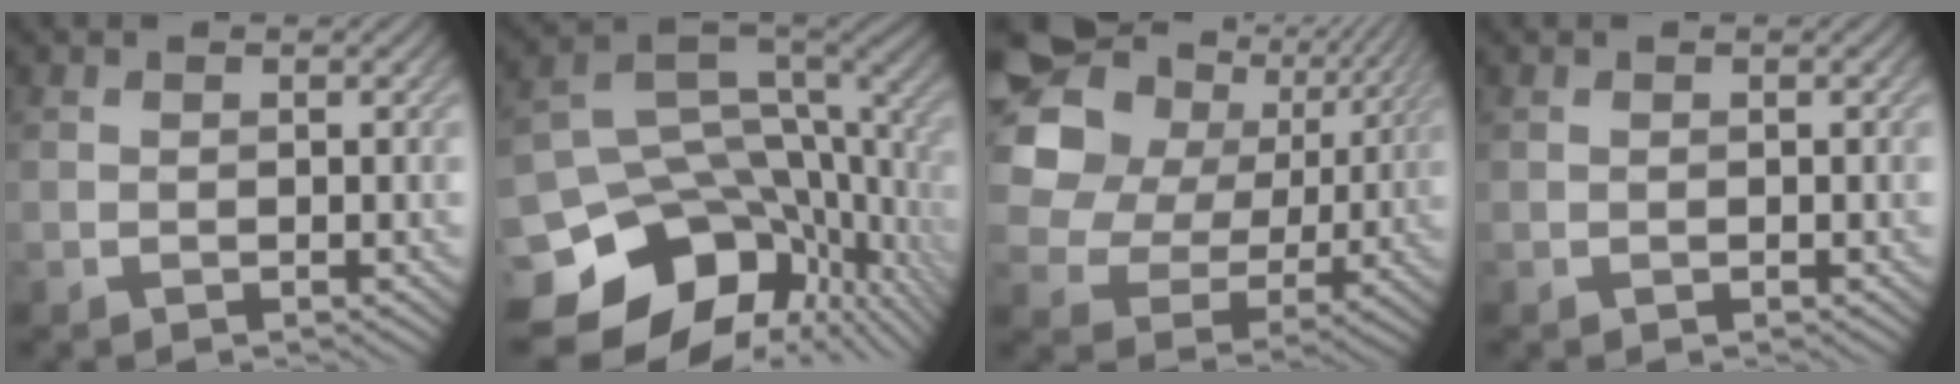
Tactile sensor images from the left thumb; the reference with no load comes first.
{"total": 16.4, "force": [-6.2, 11.8, 9.6], "torque": [-0.210, -0.043, -0.069]}
{"total": 16.2, "force": [5.3, 12.9, 8.1], "torque": [-0.245, 0.036, 0.107]}
{"total": 0.0}